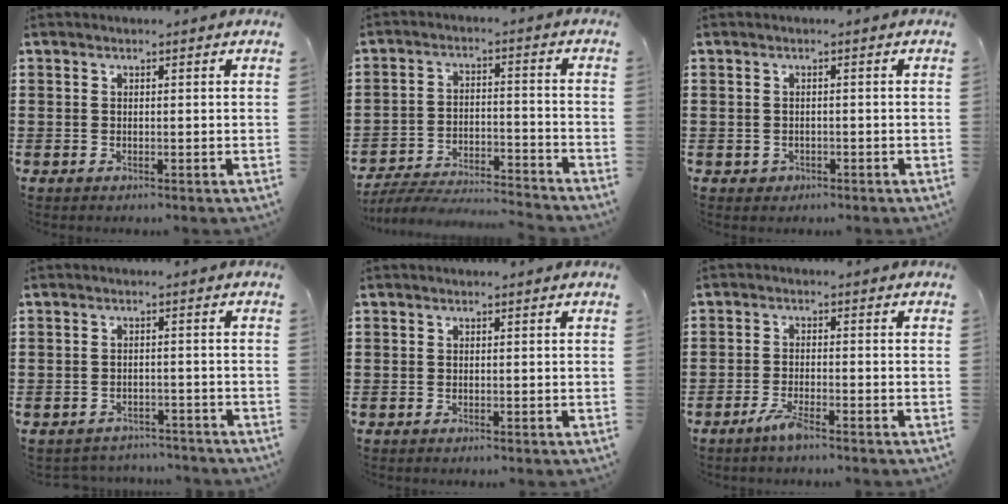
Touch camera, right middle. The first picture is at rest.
{"total": 5.7, "force": [-5.5, 0.6, 1.3], "torque": [-0.033, 0.003, -0.113]}
{"total": 0.7, "force": [-0.3, 0.6, 0.1], "torque": [-0.006, 0.003, -0.007]}
{"total": 2.2, "force": [-2.2, 0.4, -0.2], "torque": [-0.006, -0.001, -0.048]}
{"total": 0.0}
{"total": 3.0, "force": [-2.1, 0.2, 2.1], "torque": [-0.049, -0.005, -0.041]}